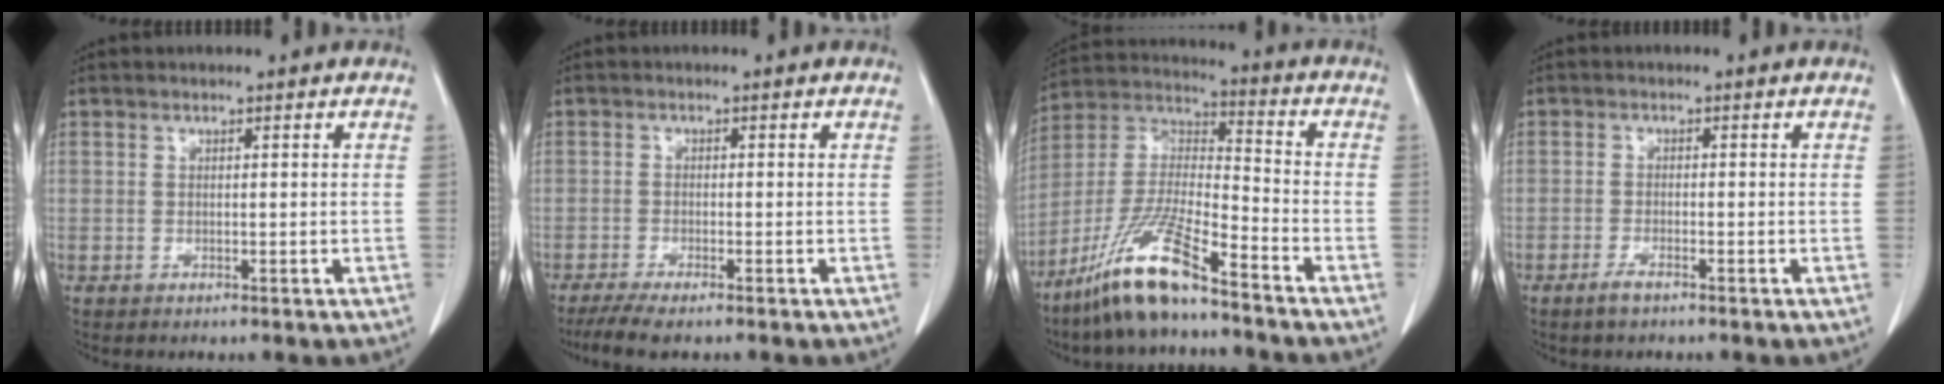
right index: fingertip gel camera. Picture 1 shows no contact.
{"total": 4.9, "force": [-3.7, 0.5, 3.1], "torque": [-0.052, -0.010, -0.063]}
{"total": 13.9, "force": [-9.9, 1.4, 9.6], "torque": [-0.206, -0.015, -0.191]}
{"total": 2.1, "force": [-1.6, 0.3, 1.3], "torque": [-0.031, -0.002, -0.030]}